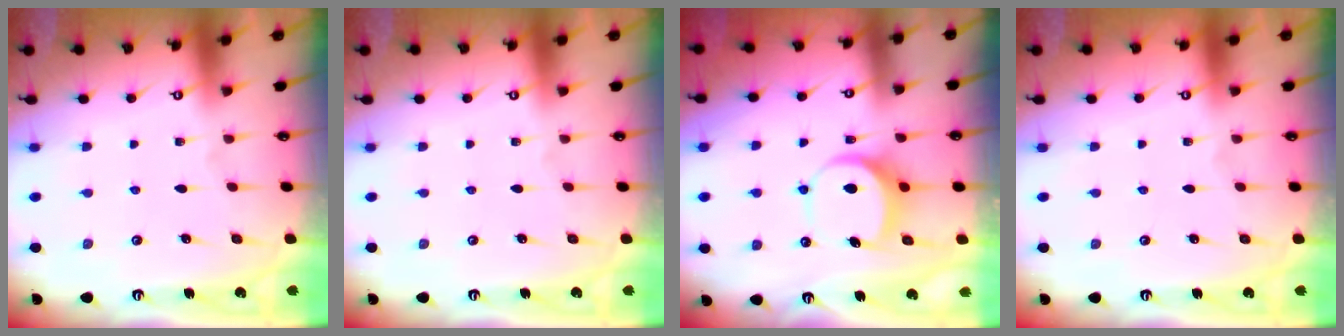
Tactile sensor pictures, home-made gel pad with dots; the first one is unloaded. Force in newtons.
{"total": 0.0}
{"total": 6.2, "press": 6.2, "slide": 0.6}
{"total": 0.0}